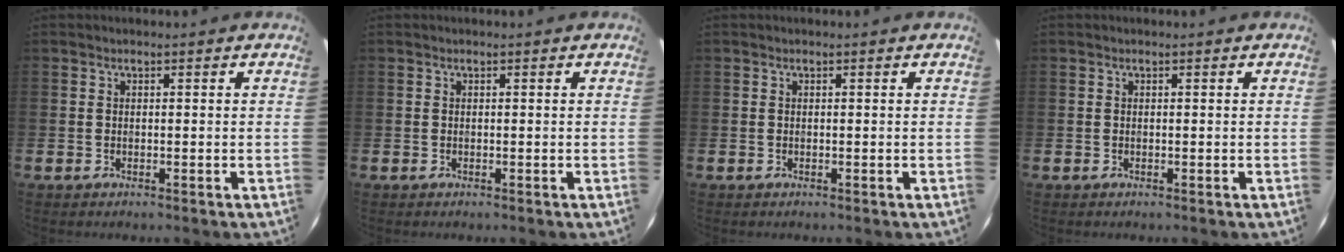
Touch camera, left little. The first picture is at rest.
{"total": 0.0}
{"total": 0.0}
{"total": 0.0}